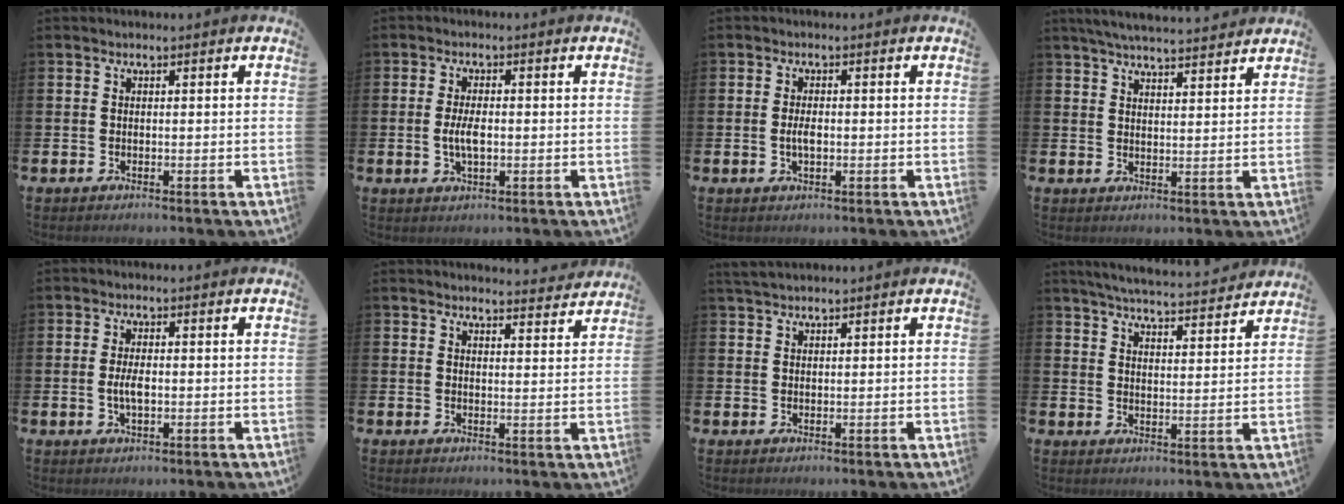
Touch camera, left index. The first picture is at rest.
{"total": 3.6, "force": [-0.2, 1.5, 3.2], "torque": [-0.057, -0.004, -0.009]}
{"total": 2.2, "force": [-0.2, 1.0, 2.0], "torque": [-0.035, 0.001, -0.004]}
{"total": 4.8, "force": [4.7, 0.2, 1.0], "torque": [-0.030, -0.022, 0.085]}
{"total": 2.9, "force": [-0.2, 1.3, 2.7], "torque": [-0.048, 0.001, -0.004]}
{"total": 3.4, "force": [3.4, 0.2, 0.0], "torque": [0.004, -0.024, 0.059]}
{"total": 2.0, "force": [1.8, 0.5, 0.7], "torque": [-0.015, 0.003, 0.033]}
{"total": 5.1, "force": [5.1, 0.2, 0.5], "torque": [-0.026, -0.041, 0.087]}